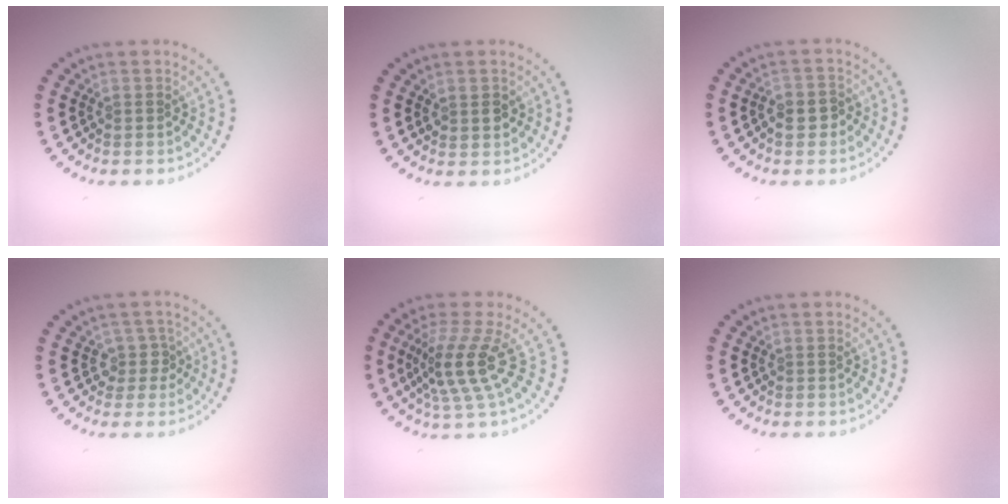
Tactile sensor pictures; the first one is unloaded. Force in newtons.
{"total": 1.5, "press": 1.4, "slide": 0.4}
{"total": 2.3, "press": 2.2, "slide": 0.7}
{"total": 1.9, "press": 1.3, "slide": 1.4}
{"total": 4.2, "press": 3.0, "slide": 2.9}
{"total": 0.0}